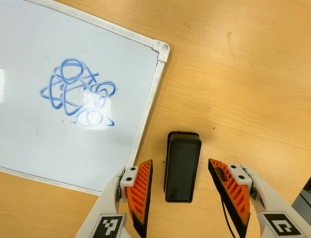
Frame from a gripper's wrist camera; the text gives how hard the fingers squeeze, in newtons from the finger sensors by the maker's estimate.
{"total": 0.0}